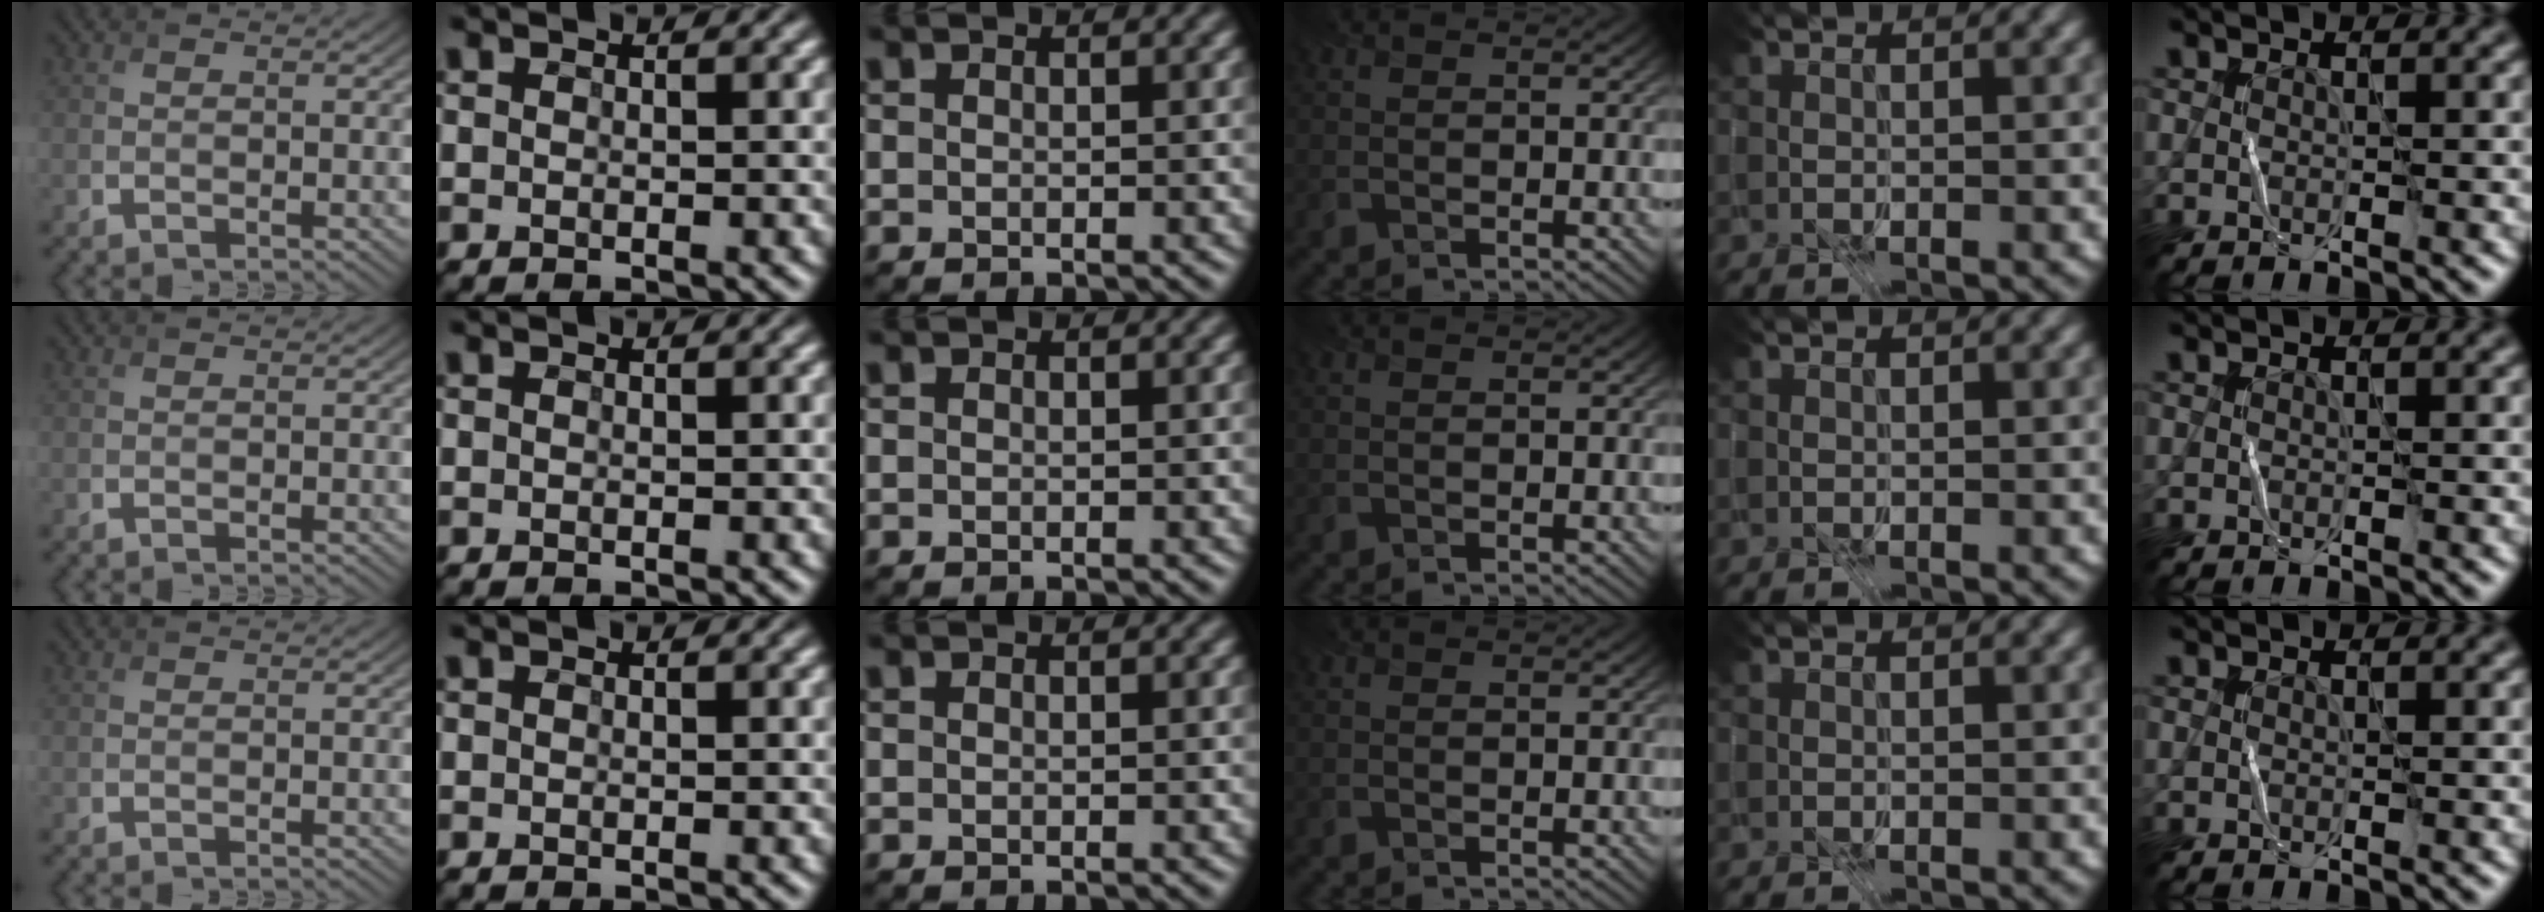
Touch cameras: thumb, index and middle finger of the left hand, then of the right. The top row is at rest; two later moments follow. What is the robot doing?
{"motion": "fold", "object": "file"}